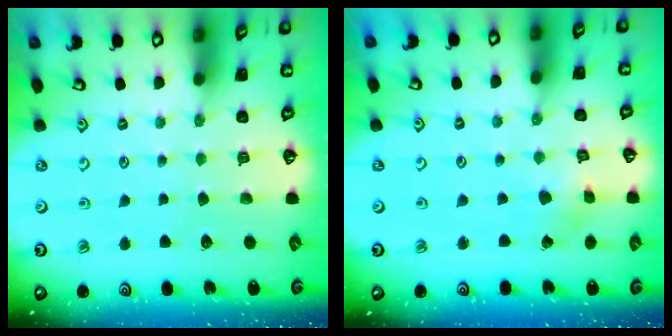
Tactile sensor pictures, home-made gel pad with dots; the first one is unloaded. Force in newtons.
{"total": 2.3, "press": 2.3, "slide": 0.1}